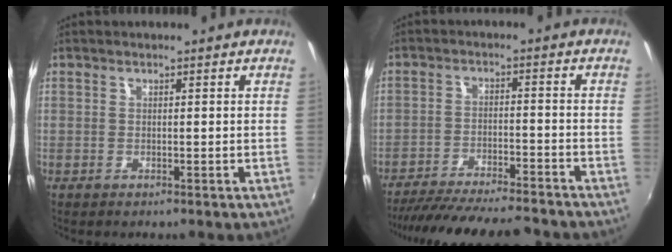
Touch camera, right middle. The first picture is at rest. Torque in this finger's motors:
{"motor_torque": [1.09, -1.05, 0.29, 0.15]}